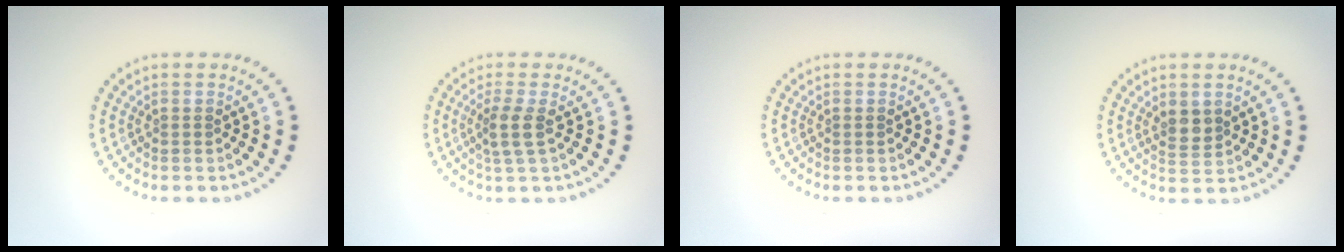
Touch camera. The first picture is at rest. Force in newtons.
{"total": 2.1, "press": 1.7, "slide": 1.2}
{"total": 0.0}
{"total": 1.9, "press": 1.7, "slide": 0.8}